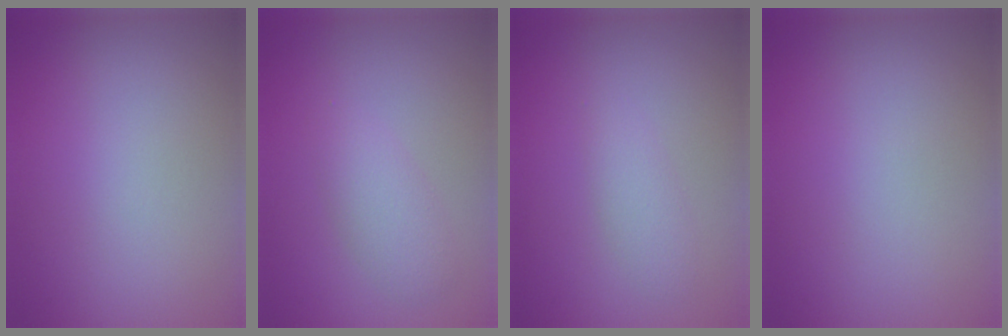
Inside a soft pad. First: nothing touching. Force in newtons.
{"total": 2.4, "press": 2.4, "slide": 0.2}
{"total": 1.6, "press": 1.6, "slide": 0.0}
{"total": 0.0}